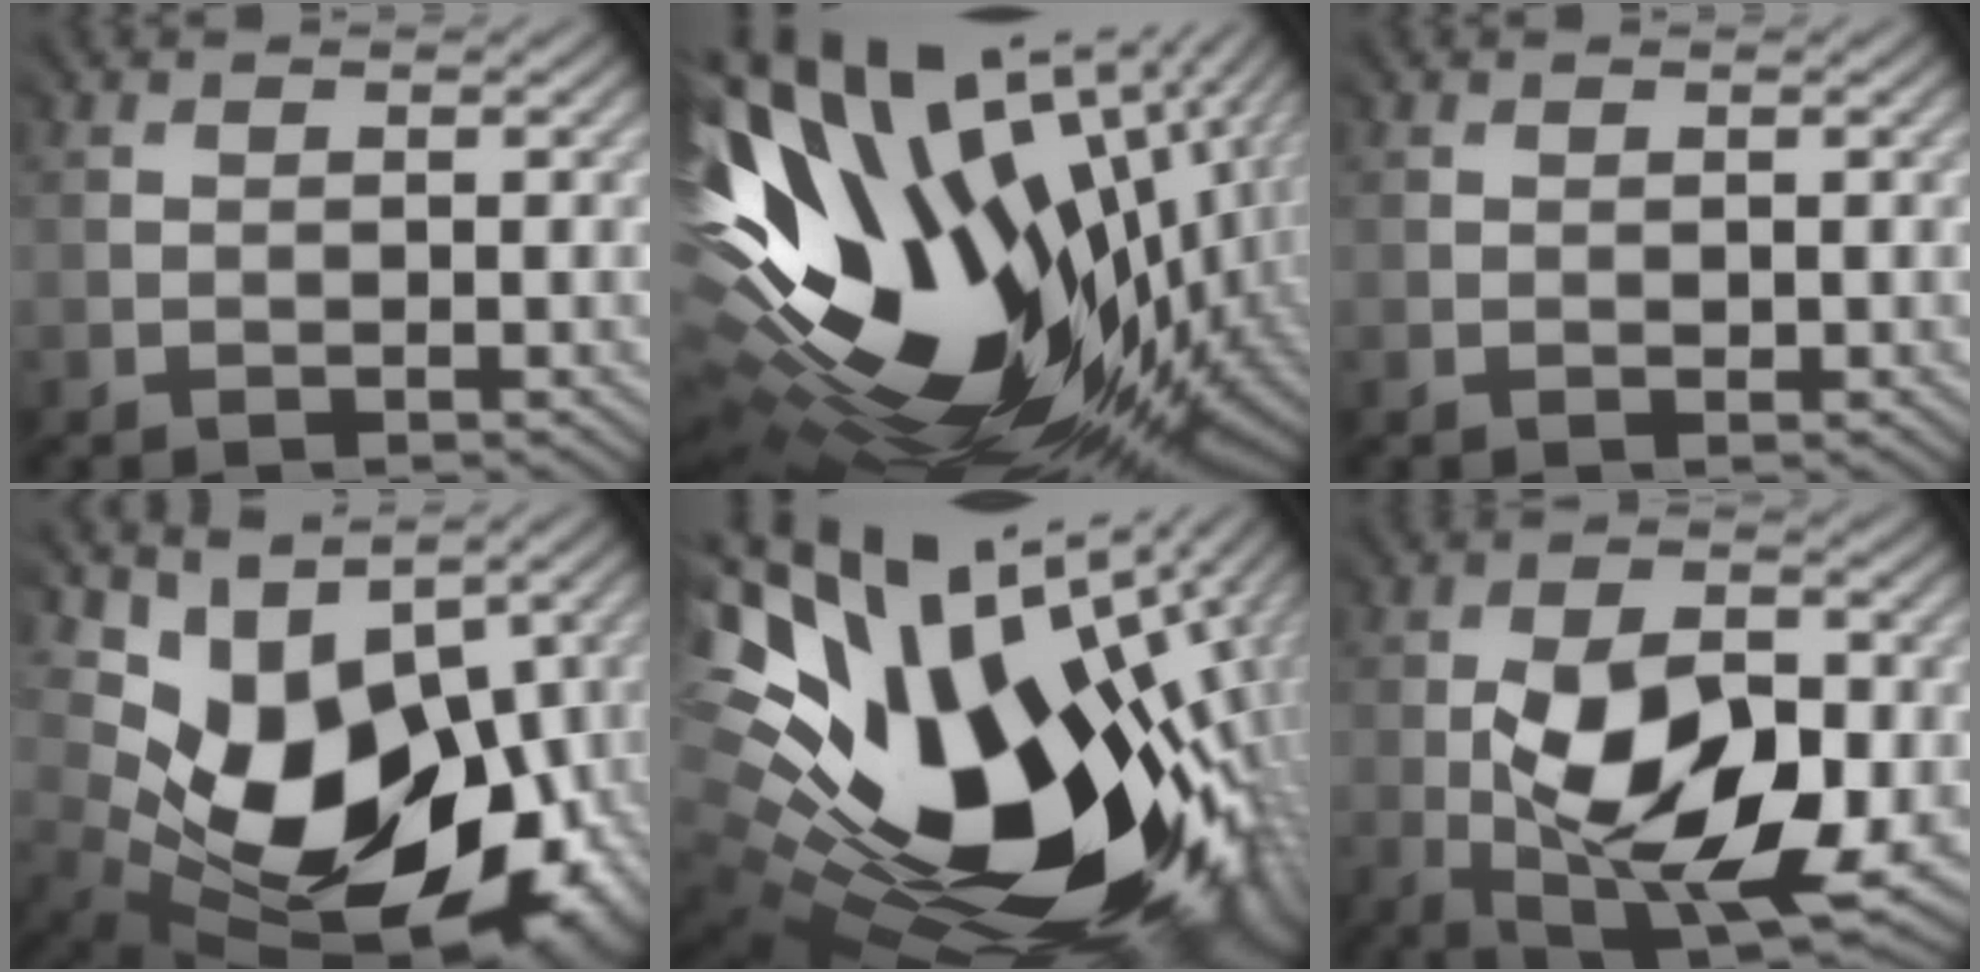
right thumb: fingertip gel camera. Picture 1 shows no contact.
{"total": 19.7, "force": [-1.0, 12.2, 15.4], "torque": [-0.309, -0.047, -0.014]}
{"total": 0.7, "force": [0.0, 0.5, 0.4], "torque": [-0.008, -0.001, 0.002]}
{"total": 15.6, "force": [0.4, 11.2, 10.9], "torque": [-0.143, -0.023, 0.043]}
{"total": 20.6, "force": [3.5, 13.2, 15.4], "torque": [-0.277, -0.045, 0.091]}
{"total": 13.1, "force": [-2.4, 6.6, 11.0], "torque": [-0.192, -0.005, -0.043]}